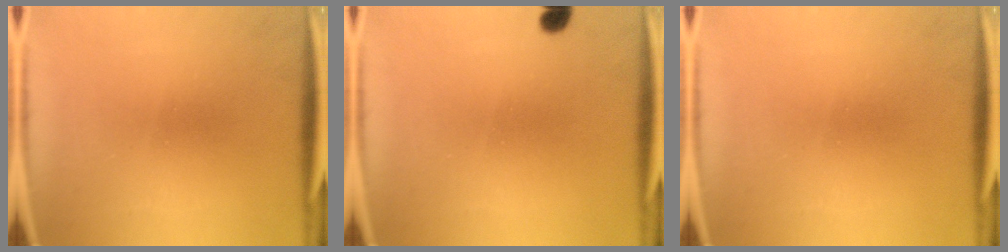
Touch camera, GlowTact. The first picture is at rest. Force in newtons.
{"total": 1.7}
{"total": 0.0}